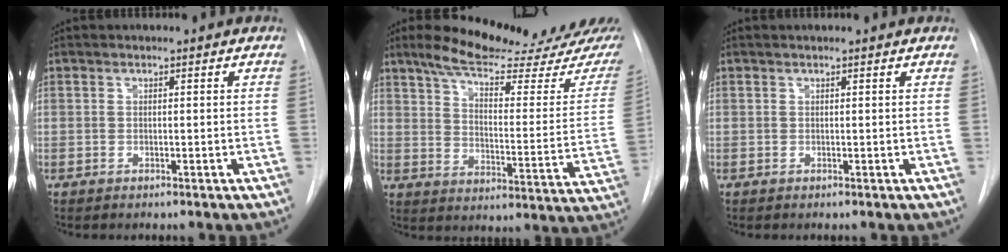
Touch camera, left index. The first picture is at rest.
{"total": 22.3, "force": [19.1, 2.4, 11.4], "torque": [-0.165, -0.056, 0.251]}
{"total": 1.9, "force": [1.8, 0.0, 0.6], "torque": [-0.011, 0.014, 0.022]}